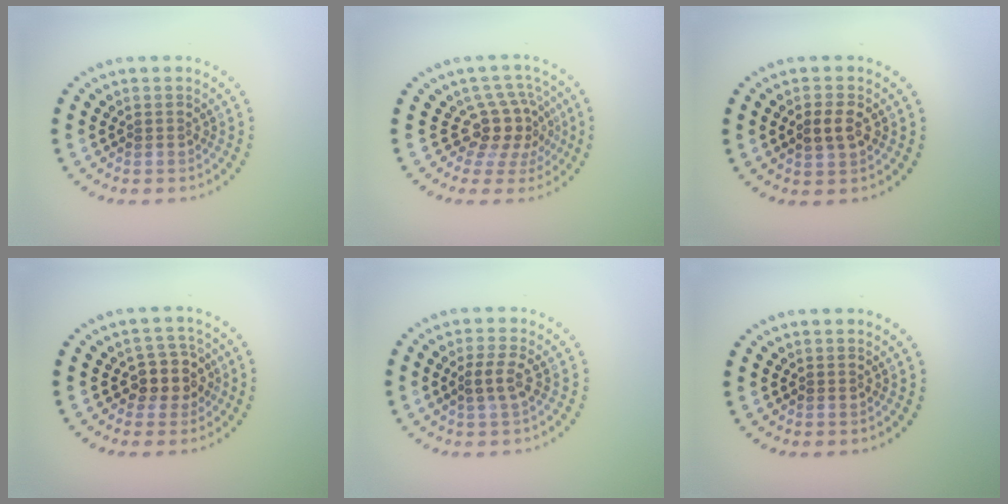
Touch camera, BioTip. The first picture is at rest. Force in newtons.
{"total": 3.9, "press": 2.8, "slide": 2.7}
{"total": 2.5, "press": 2.5, "slide": 0.1}
{"total": 2.9, "press": 2.5, "slide": 1.4}
{"total": 2.0, "press": 1.8, "slide": 0.9}
{"total": 0.0}